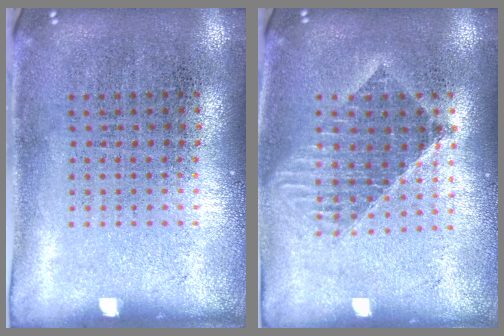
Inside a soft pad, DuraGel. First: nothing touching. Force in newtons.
{"total": 1.5, "press": 1.3, "slide": 0.8}